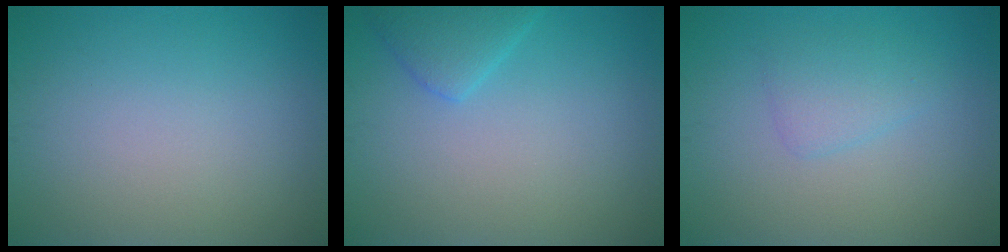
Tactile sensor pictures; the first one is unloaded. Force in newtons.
{"total": 2.9, "press": 2.9, "slide": 0.3}
{"total": 1.9, "press": 1.9, "slide": 0.2}